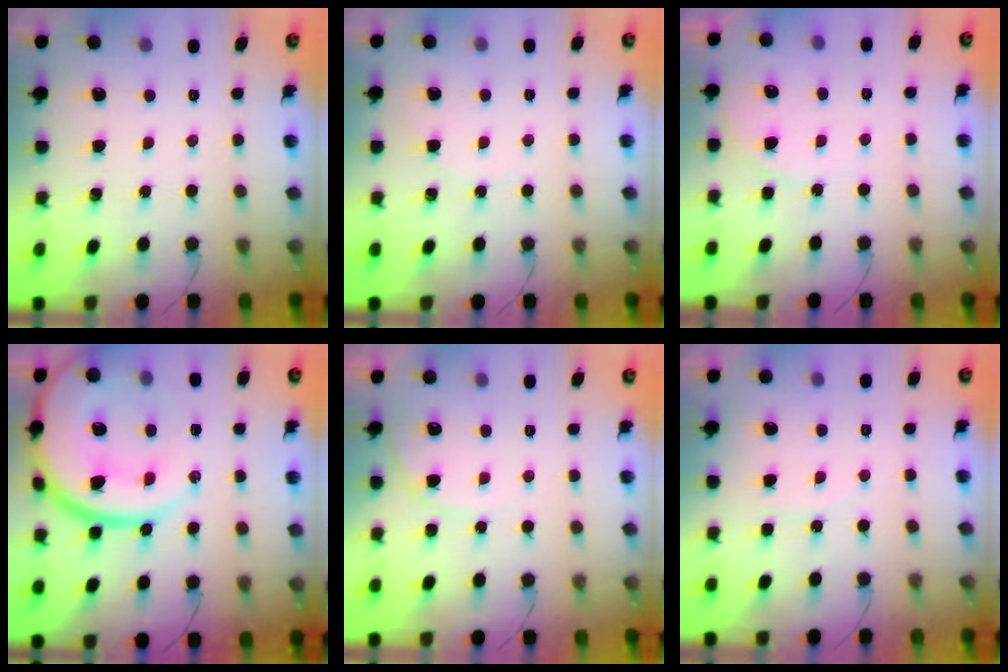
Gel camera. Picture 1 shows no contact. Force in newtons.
{"total": 3.8, "press": 3.5, "slide": 1.4}
{"total": 4.8, "press": 4.8, "slide": 0.5}
{"total": 28.1, "press": 27.7, "slide": 4.8}
{"total": 7.0, "press": 7.0, "slide": 0.5}
{"total": 4.5, "press": 4.4, "slide": 0.4}